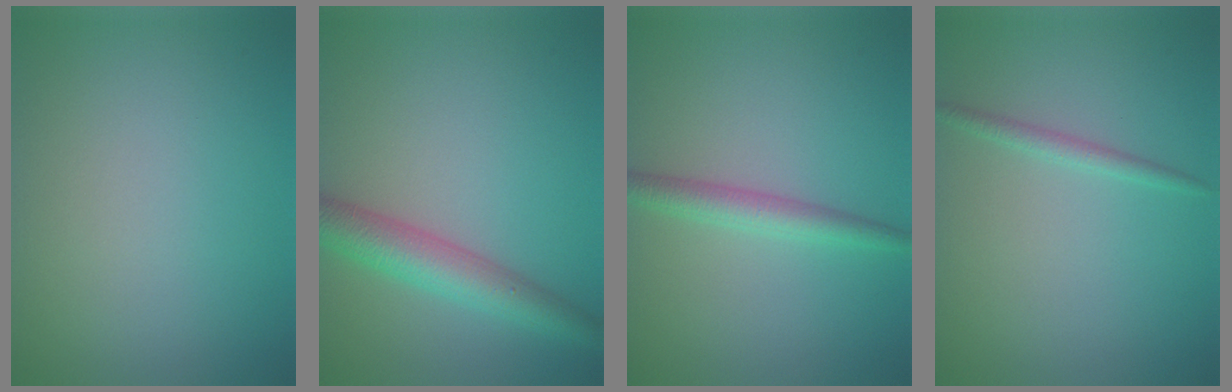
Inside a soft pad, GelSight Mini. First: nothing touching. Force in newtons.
{"total": 4.7, "press": 4.7, "slide": 0.2}
{"total": 2.5, "press": 2.5, "slide": 0.0}
{"total": 1.2, "press": 1.2, "slide": 0.1}